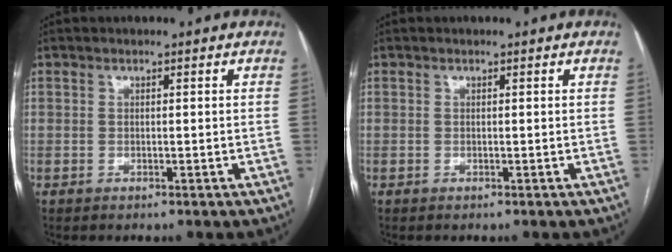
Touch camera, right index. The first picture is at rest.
{"total": 0.0}